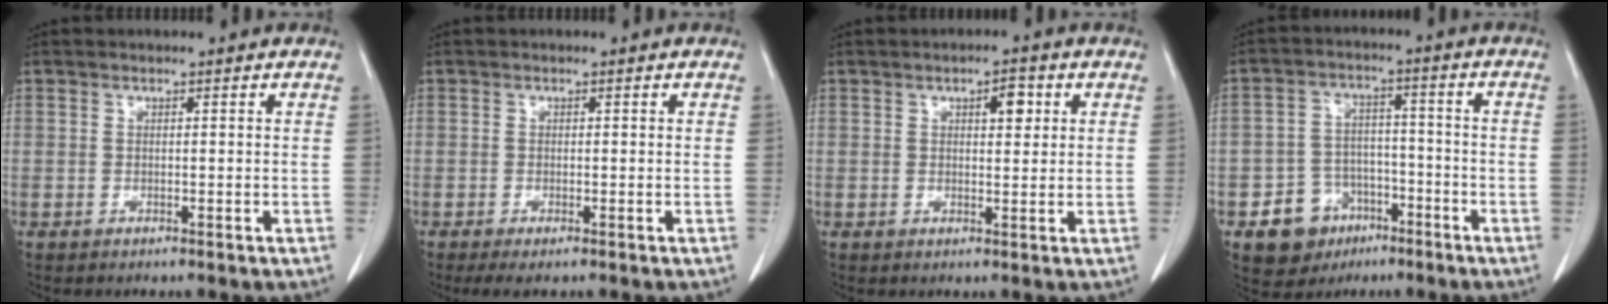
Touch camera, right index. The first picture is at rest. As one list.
[{"total": 2.1, "force": [-1.3, 0.5, 1.6], "torque": [-0.033, -0.007, -0.021]}, {"total": 3.2, "force": [1.2, 1.2, 2.6], "torque": [-0.040, 0.002, 0.017]}, {"total": 8.3, "force": [-4.3, 6.7, 2.3], "torque": [-0.041, 0.017, -0.061]}]